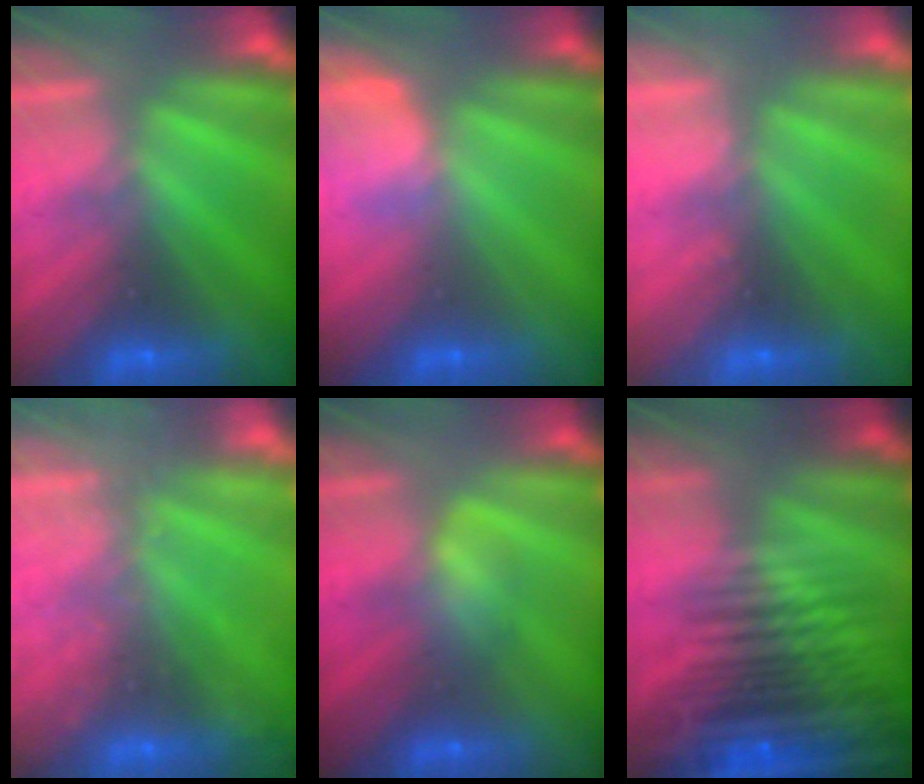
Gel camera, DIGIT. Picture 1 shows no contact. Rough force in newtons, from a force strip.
{"total": 2.9}
{"total": 2.4}
{"total": 2.4}
{"total": 2.8}
{"total": 8.0}